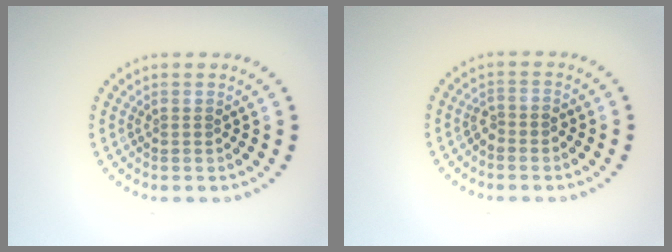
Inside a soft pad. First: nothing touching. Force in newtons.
{"total": 1.3, "press": 1.1, "slide": 0.6}